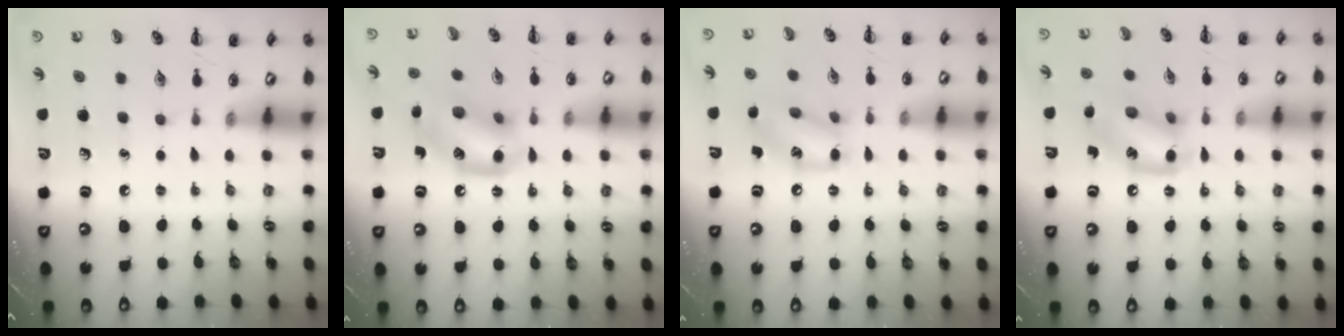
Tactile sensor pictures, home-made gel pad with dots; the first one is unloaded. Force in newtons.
{"total": 13.6, "press": 13.3, "slide": 3.2}
{"total": 11.7, "press": 11.6, "slide": 1.8}
{"total": 12.9, "press": 12.8, "slide": 1.9}